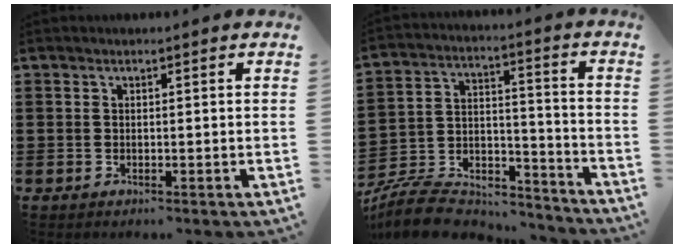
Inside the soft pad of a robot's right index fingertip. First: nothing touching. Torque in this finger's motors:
{"motor_torque": [-0.93, 0.93, -0.22, -0.21]}